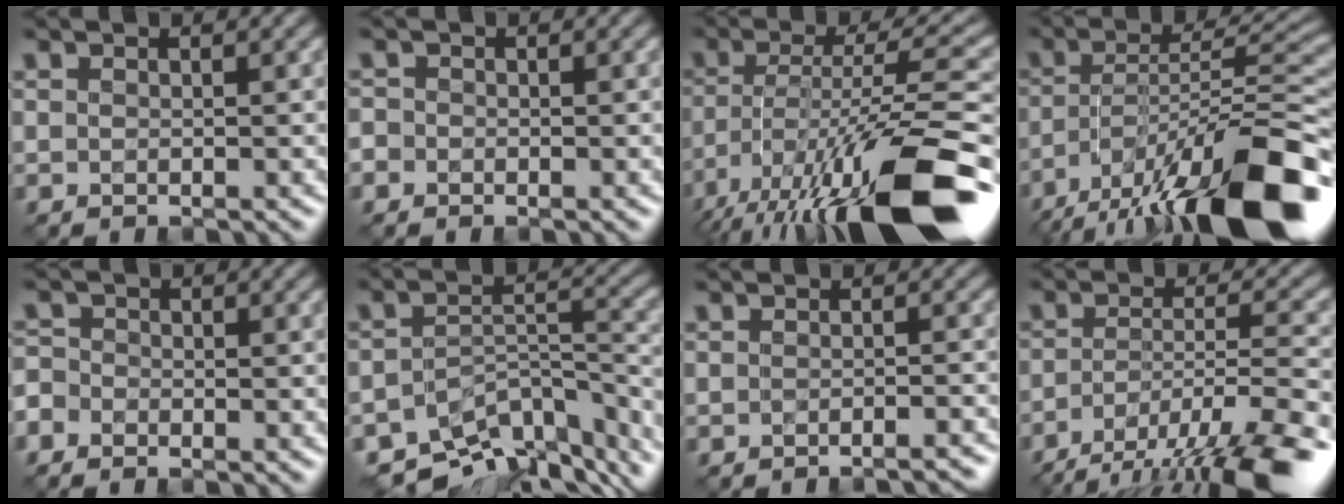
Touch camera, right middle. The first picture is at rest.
{"total": 1.0, "force": [-0.6, 0.8, 0.2], "torque": [0.003, 0.005, -0.012]}
{"total": 15.6, "force": [-8.8, 4.0, 12.2], "torque": [-0.228, 0.005, -0.146]}
{"total": 16.2, "force": [-10.6, 4.1, 11.5], "torque": [-0.202, 0.011, -0.182]}
{"total": 1.9, "force": [-1.3, 1.3, 0.5], "torque": [-0.009, 0.004, -0.035]}
{"total": 10.4, "force": [-8.1, 4.2, 5.0], "torque": [-0.083, -0.011, -0.118]}
{"total": 2.2, "force": [-2.1, 0.0, 0.6], "torque": [-0.001, 0.008, -0.026]}
{"total": 12.4, "force": [-8.9, 3.4, 8.0], "torque": [-0.146, -0.017, -0.127]}